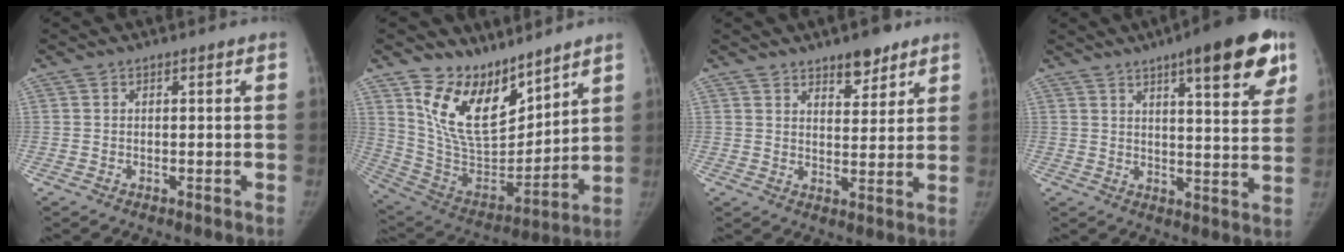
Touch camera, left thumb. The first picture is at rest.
{"total": 17.0, "force": [12.2, 8.2, 8.5], "torque": [-0.102, -0.085, 0.245]}
{"total": 6.9, "force": [5.0, 3.1, 3.6], "torque": [-0.024, -0.033, 0.076]}
{"total": 16.6, "force": [9.2, 4.3, 13.1], "torque": [-0.142, -0.033, 0.122]}